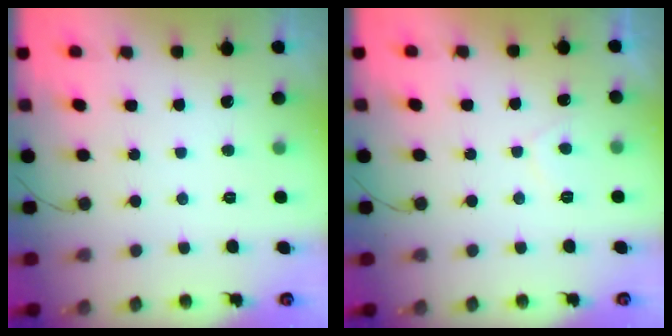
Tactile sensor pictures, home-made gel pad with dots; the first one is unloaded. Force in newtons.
{"total": 1.3, "press": 1.2, "slide": 0.6}